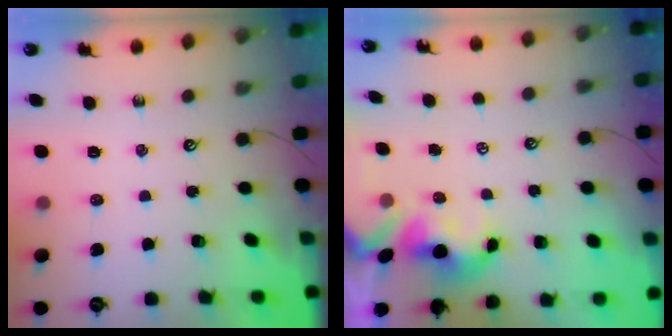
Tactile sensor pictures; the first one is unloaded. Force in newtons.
{"total": 2.2, "press": 2.1, "slide": 0.7}